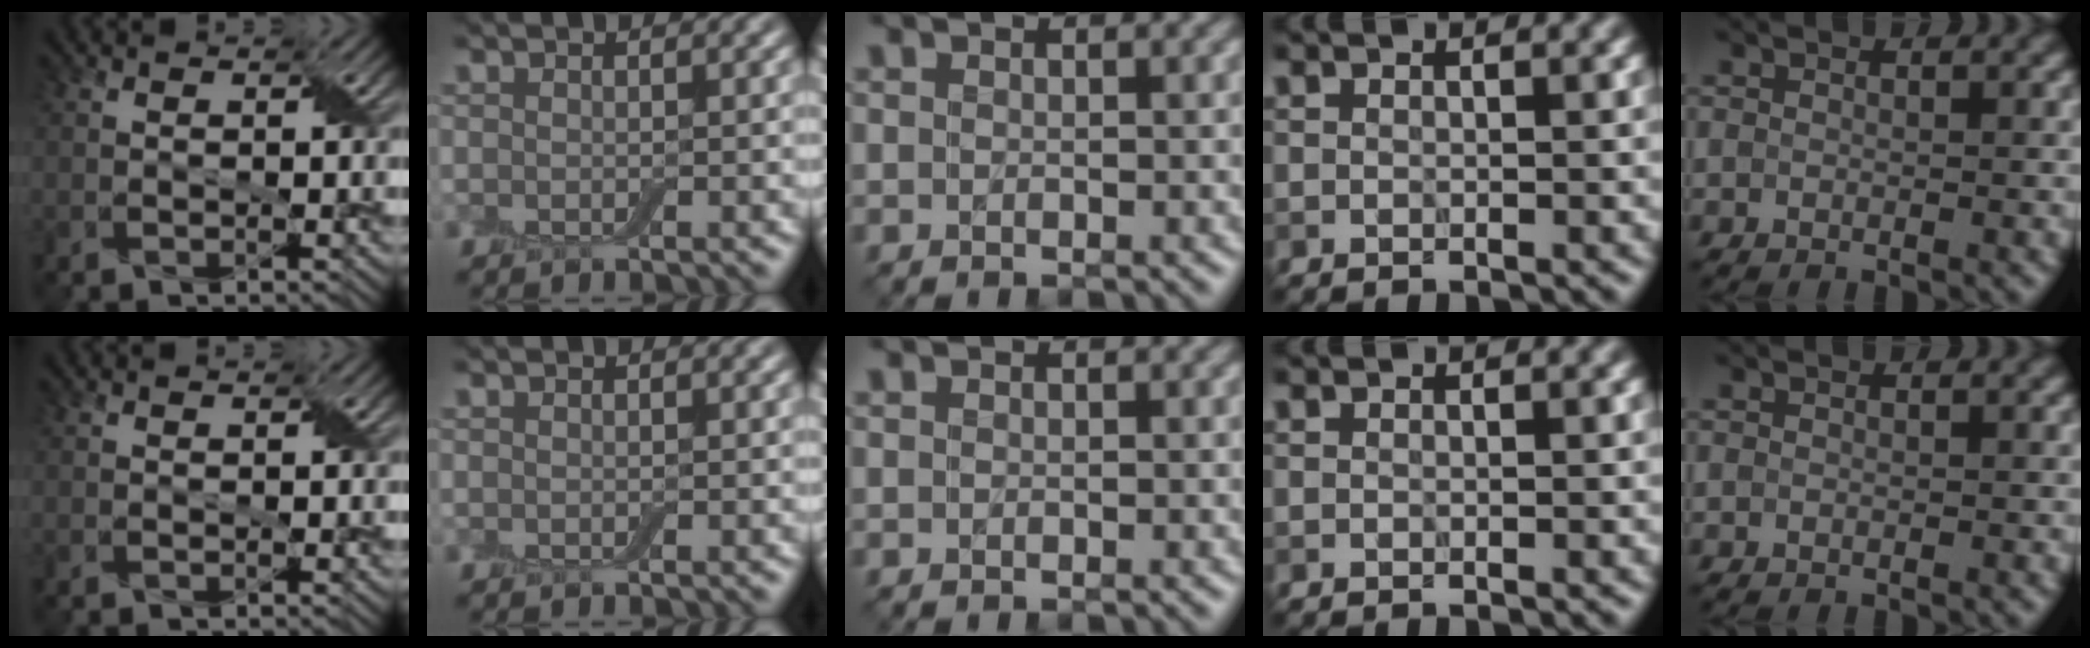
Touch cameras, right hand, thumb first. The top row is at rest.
{}